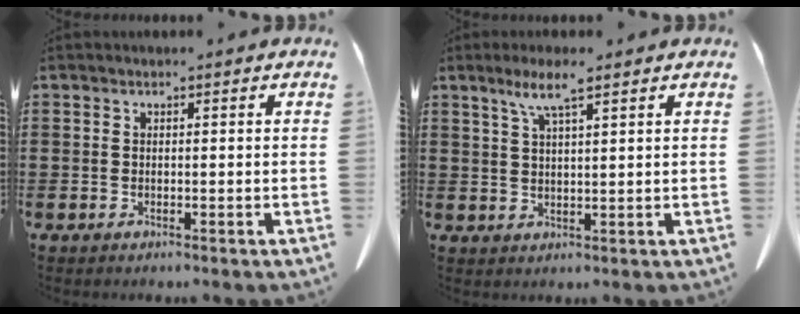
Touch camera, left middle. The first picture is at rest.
{"total": 4.8, "force": [3.1, 0.5, 3.6], "torque": [-0.080, 0.004, 0.052]}